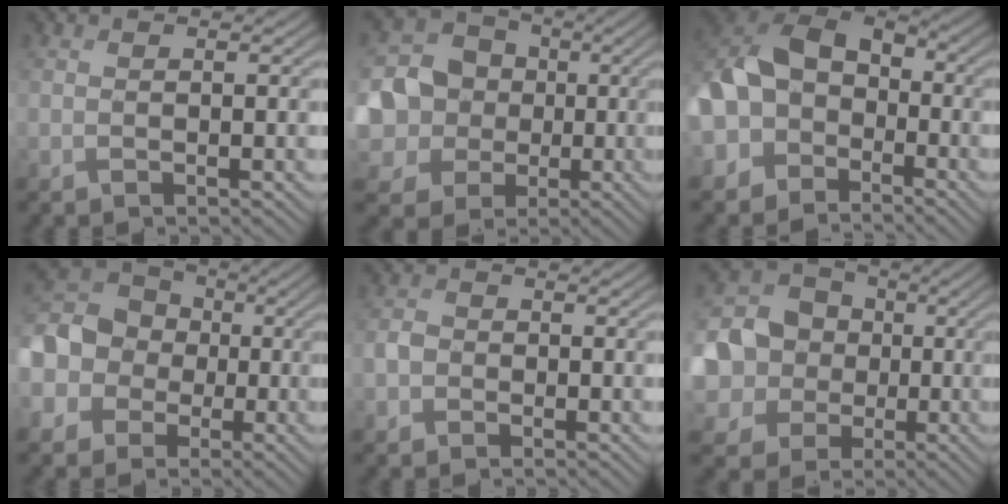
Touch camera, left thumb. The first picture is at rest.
{"total": 16.2, "force": [-2.2, 14.9, 5.9], "torque": [-0.212, -0.008, -0.063]}
{"total": 12.9, "force": [-3.5, 9.5, 7.9], "torque": [-0.191, -0.011, -0.084]}
{"total": 13.9, "force": [-1.2, 12.2, 6.5], "torque": [-0.205, -0.008, -0.060]}
{"total": 2.0, "force": [-0.8, 1.7, 0.6], "torque": [-0.012, 0.001, -0.025]}
{"total": 18.0, "force": [-1.8, 16.6, 6.8], "torque": [-0.232, -0.004, -0.065]}